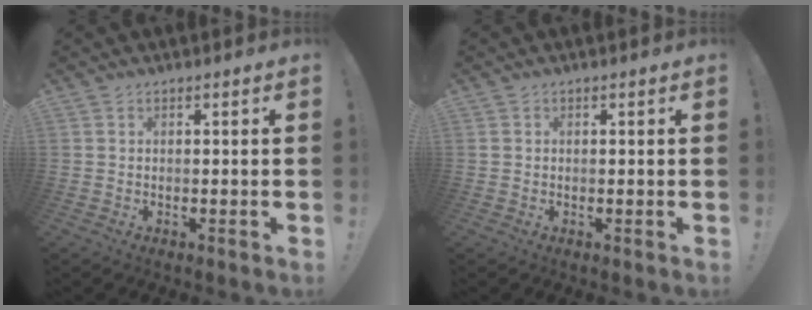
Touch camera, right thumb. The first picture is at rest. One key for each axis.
{"total": 0.5, "fx": 0.2, "fy": 0.5, "fz": 0.1, "tx": 0.000, "ty": 0.002, "tz": 0.003}